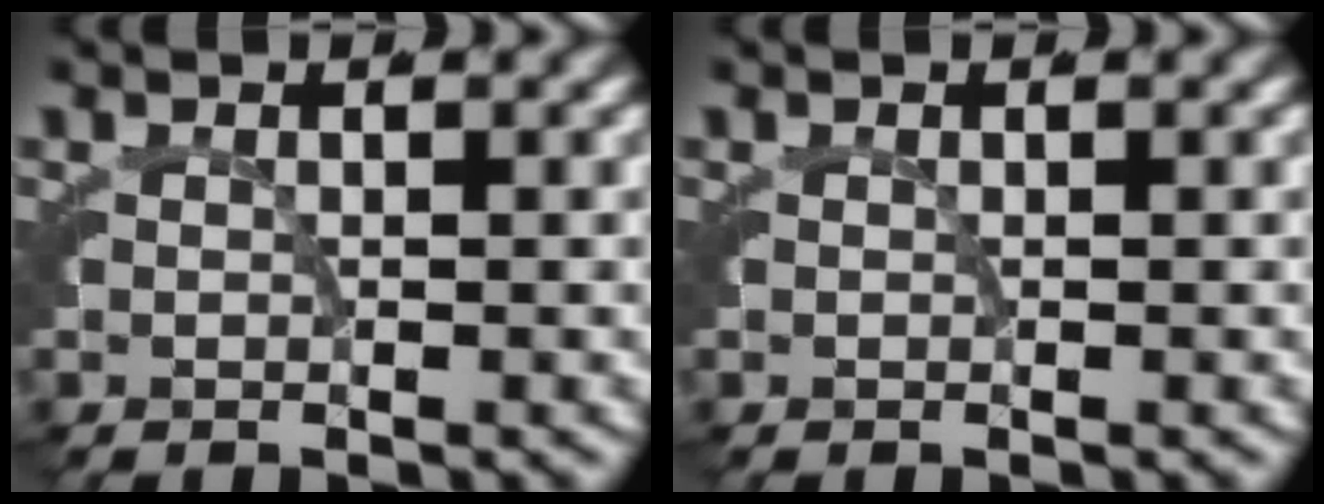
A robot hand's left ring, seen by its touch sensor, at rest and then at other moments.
{"total": 0.0}